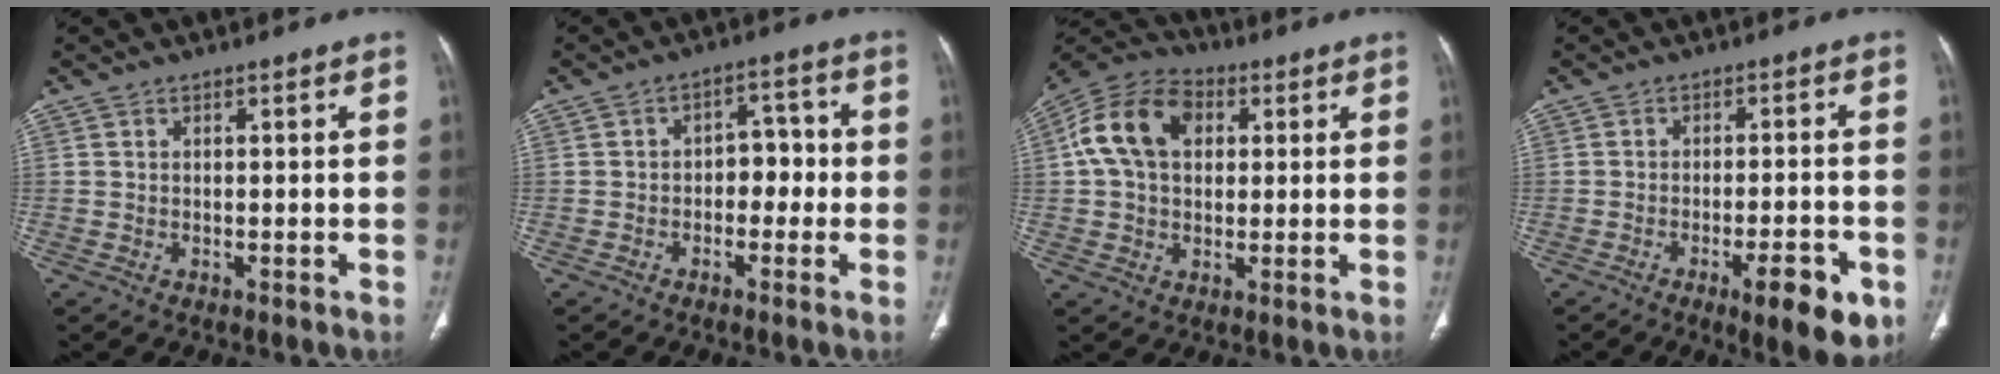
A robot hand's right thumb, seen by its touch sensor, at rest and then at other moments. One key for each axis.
{"total": 5.6, "fx": -1.2, "fy": 4.0, "fz": 3.7, "tx": -0.021, "ty": 0.030, "tz": -0.028}
{"total": 13.7, "fx": 3.0, "fy": 9.6, "fz": 9.4, "tx": -0.161, "ty": 0.023, "tz": 0.044}
{"total": 9.7, "fx": -4.7, "fy": 2.5, "fz": 8.1, "tx": -0.104, "ty": 0.011, "tz": -0.059}